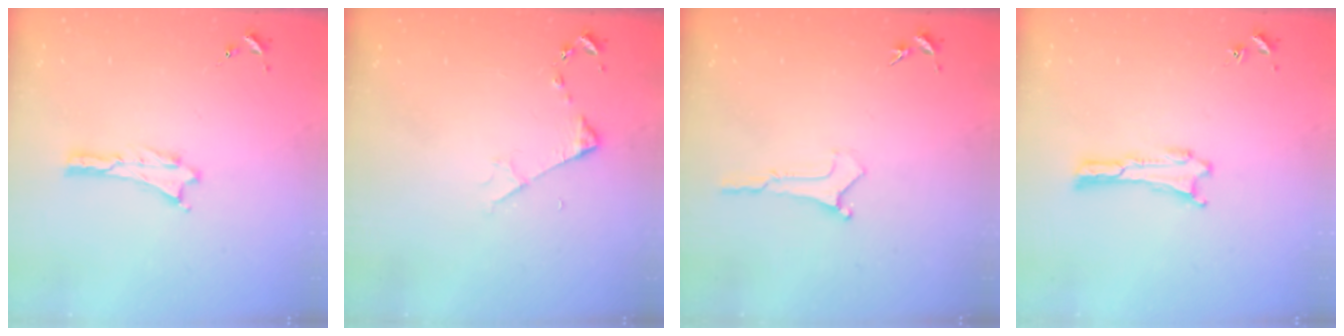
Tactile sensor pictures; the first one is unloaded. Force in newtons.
{"total": 3.1, "press": 3.1, "slide": 0.2}
{"total": 0.0}
{"total": 0.0}